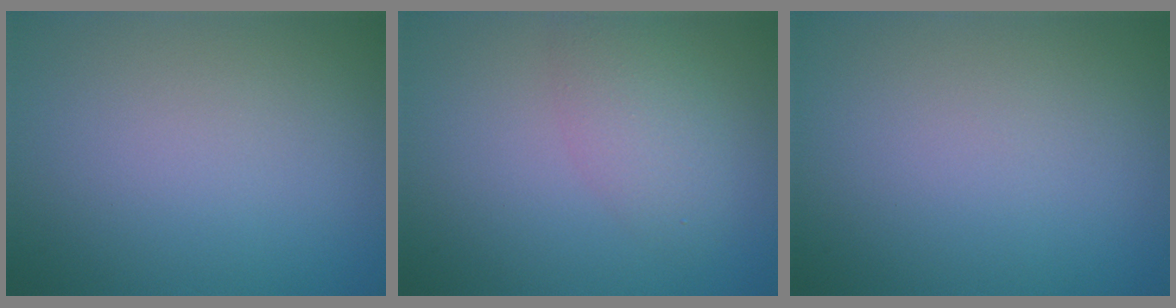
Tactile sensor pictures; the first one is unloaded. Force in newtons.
{"total": 3.0, "press": 3.0, "slide": 0.2}
{"total": 0.0}